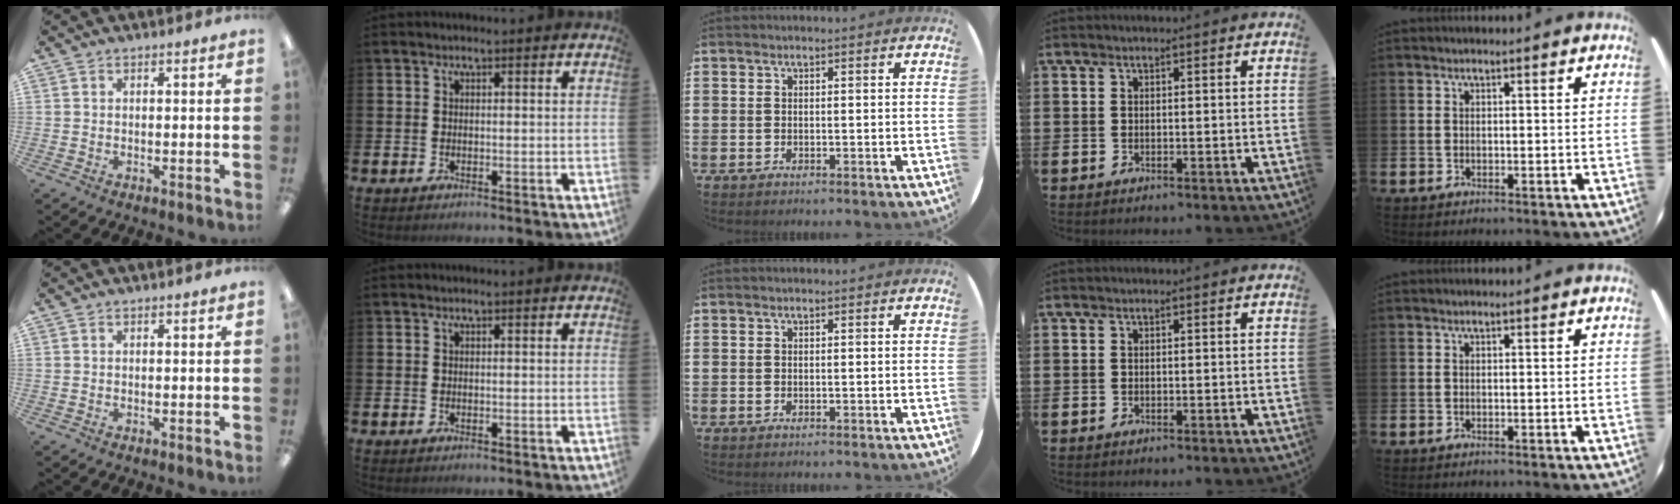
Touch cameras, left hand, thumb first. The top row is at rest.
{}